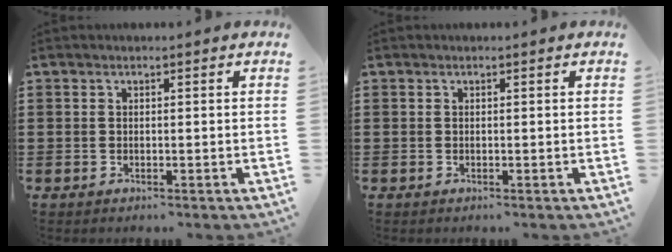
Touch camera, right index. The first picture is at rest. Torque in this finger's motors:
{"motor_torque": [-0.01, 0.35, 0.00, 0.00]}